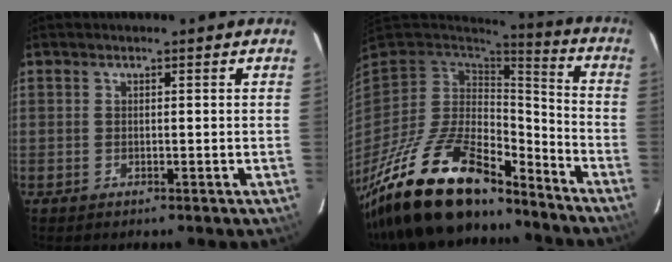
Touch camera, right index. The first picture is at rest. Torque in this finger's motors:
{"motor_torque": [1.18, -0.96, 1.05, 0.21]}